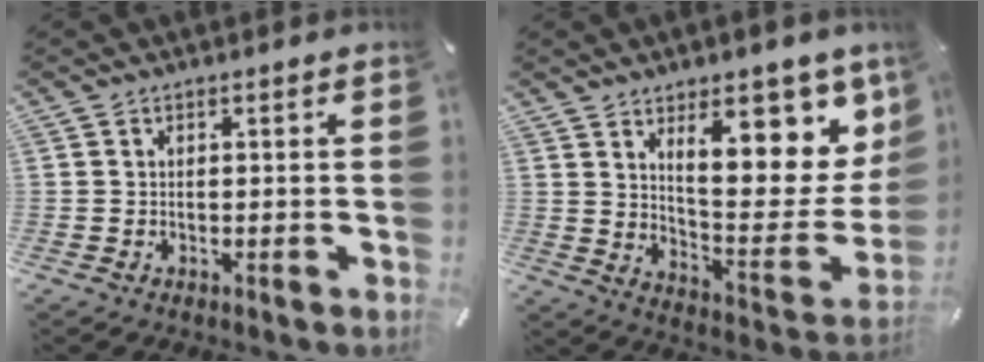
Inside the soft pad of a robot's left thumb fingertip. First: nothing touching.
{"total": 18.4, "force": [10.3, 7.9, 13.0], "torque": [-0.169, -0.070, 0.167]}